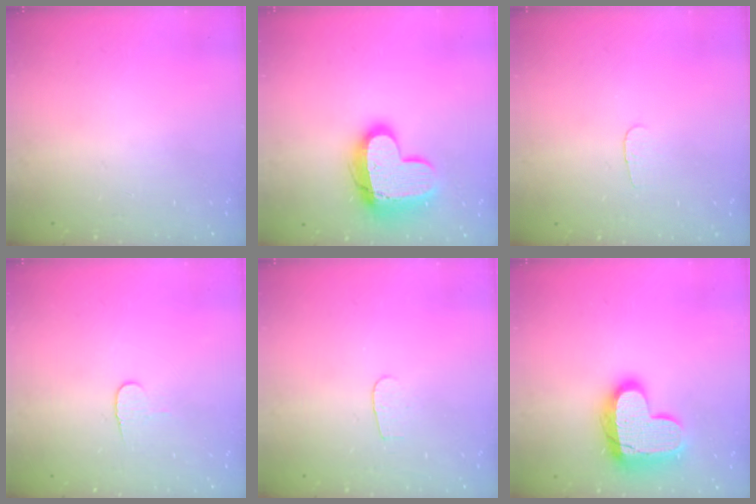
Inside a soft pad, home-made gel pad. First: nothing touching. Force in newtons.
{"total": 16.9, "press": 16.8, "slide": 1.4}
{"total": 2.8, "press": 2.8, "slide": 0.3}
{"total": 4.1, "press": 4.1, "slide": 0.4}
{"total": 3.7, "press": 3.6, "slide": 0.4}
{"total": 17.1, "press": 17.0, "slide": 1.2}